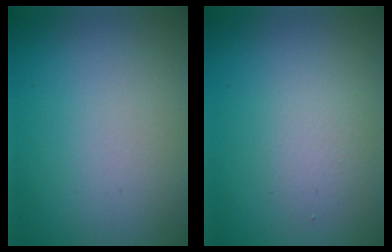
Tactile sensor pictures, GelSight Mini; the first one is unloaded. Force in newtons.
{"total": 2.0, "press": 1.9, "slide": 0.2}